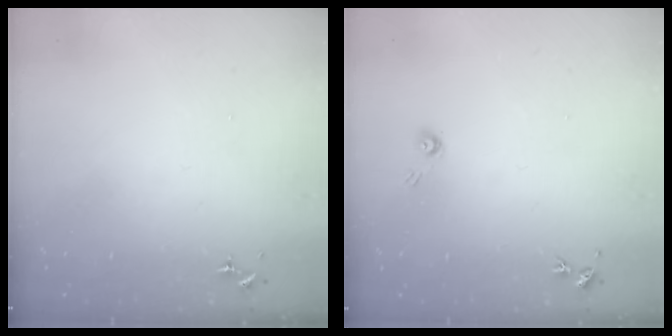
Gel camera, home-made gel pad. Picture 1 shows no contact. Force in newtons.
{"total": 4.0, "press": 4.0, "slide": 0.4}